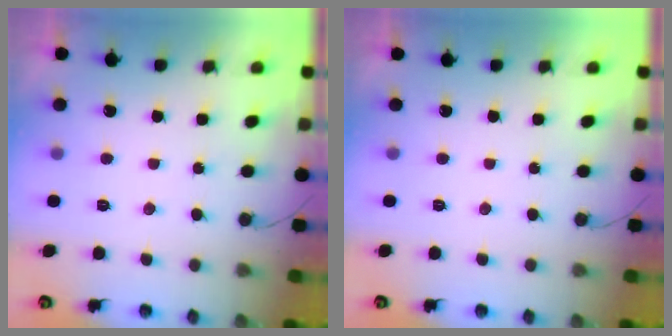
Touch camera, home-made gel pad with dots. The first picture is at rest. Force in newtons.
{"total": 1.9, "press": 1.9, "slide": 0.1}